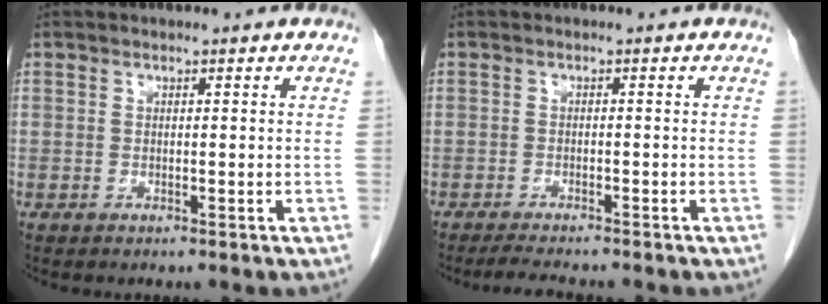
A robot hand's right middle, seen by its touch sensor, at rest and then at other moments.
{"total": 4.9, "force": [-4.4, 0.5, 2.2], "torque": [-0.035, -0.013, -0.067]}